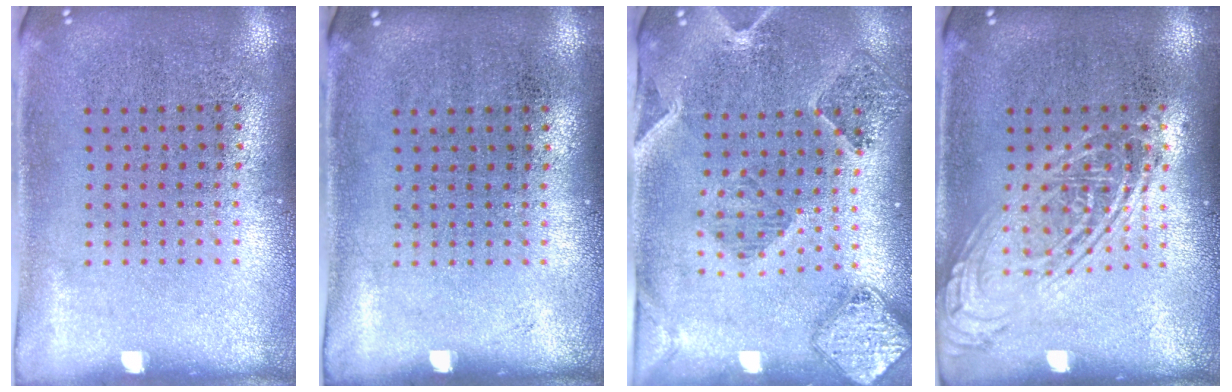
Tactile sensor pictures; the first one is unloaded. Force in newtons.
{"total": 0.0}
{"total": 1.4, "press": 1.4, "slide": 0.3}
{"total": 2.4, "press": 2.4, "slide": 0.2}